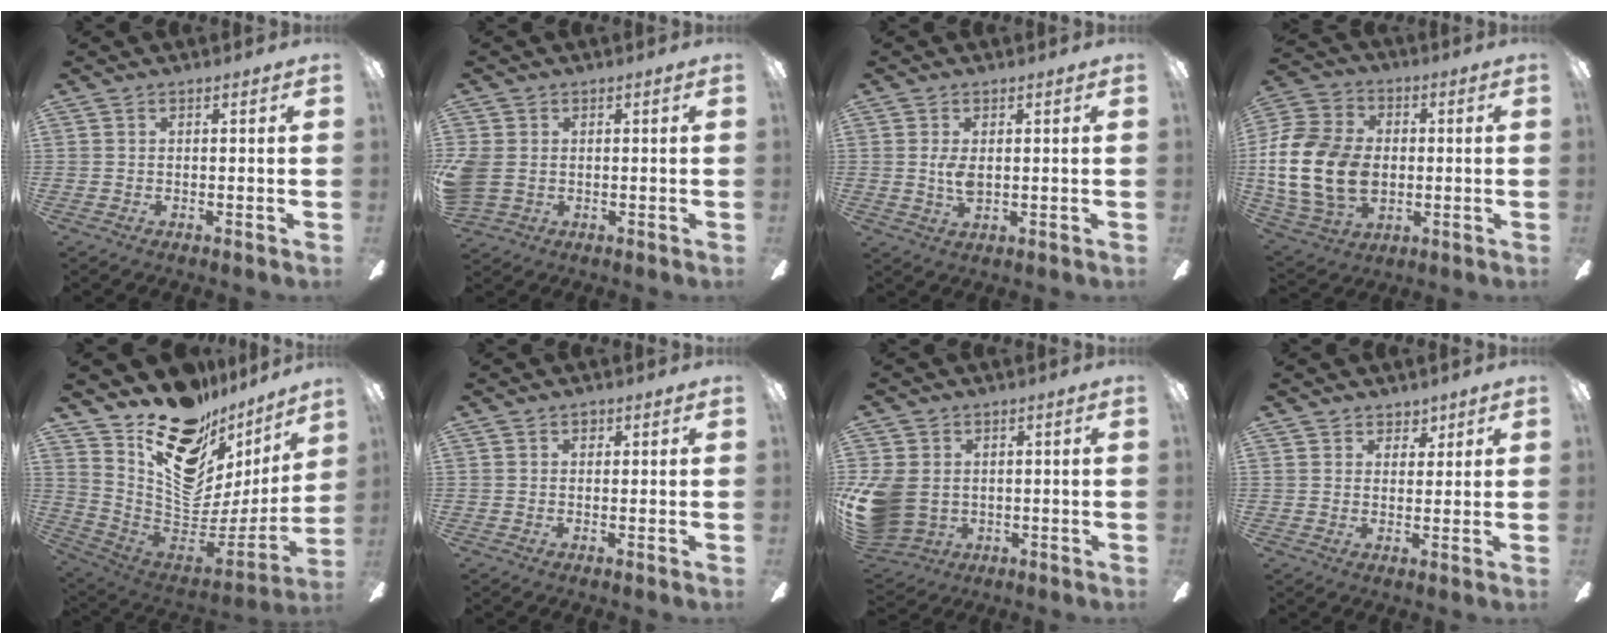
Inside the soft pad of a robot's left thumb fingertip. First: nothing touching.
{"total": 5.5, "force": [-0.1, 4.5, 3.2], "torque": [-0.085, 0.006, 0.000]}
{"total": 3.9, "force": [0.2, 2.1, 3.3], "torque": [-0.065, 0.000, -0.002]}
{"total": 19.1, "force": [-1.3, 14.1, 12.7], "torque": [-0.285, 0.018, -0.019]}
{"total": 21.0, "force": [14.4, 11.3, 10.3], "torque": [-0.156, -0.105, 0.268]}
{"total": 0.9, "force": [0.5, 0.7, 0.2], "torque": [0.003, 0.000, 0.006]}
{"total": 12.8, "force": [-0.4, 10.3, 7.5], "torque": [-0.183, 0.007, -0.002]}
{"total": 3.6, "force": [2.8, 2.2, -0.2], "torque": [0.007, -0.014, 0.050]}